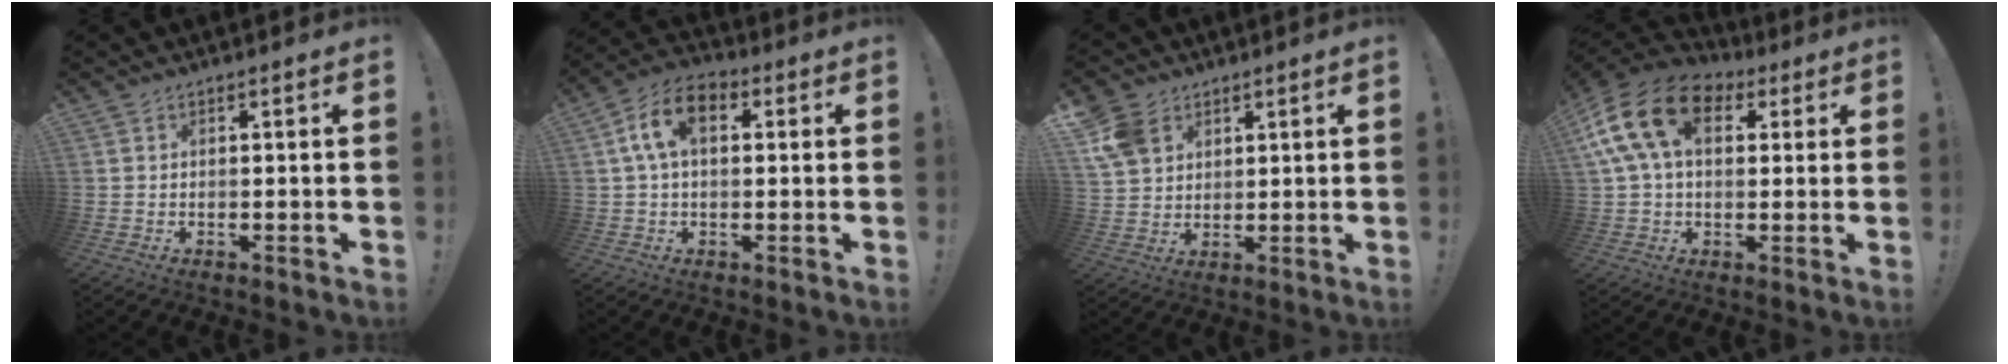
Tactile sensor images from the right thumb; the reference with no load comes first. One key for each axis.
{"total": 10.7, "fx": 2.8, "fy": 6.5, "fz": 8.0, "tx": -0.143, "ty": 0.014, "tz": 0.055}
{"total": 9.7, "fx": 5.2, "fy": 7.2, "fz": 4.0, "tx": -0.086, "ty": -0.016, "tz": 0.108}
{"total": 18.0, "fx": 6.0, "fy": 11.5, "fz": 12.4, "tx": -0.234, "ty": -0.003, "tz": 0.106}